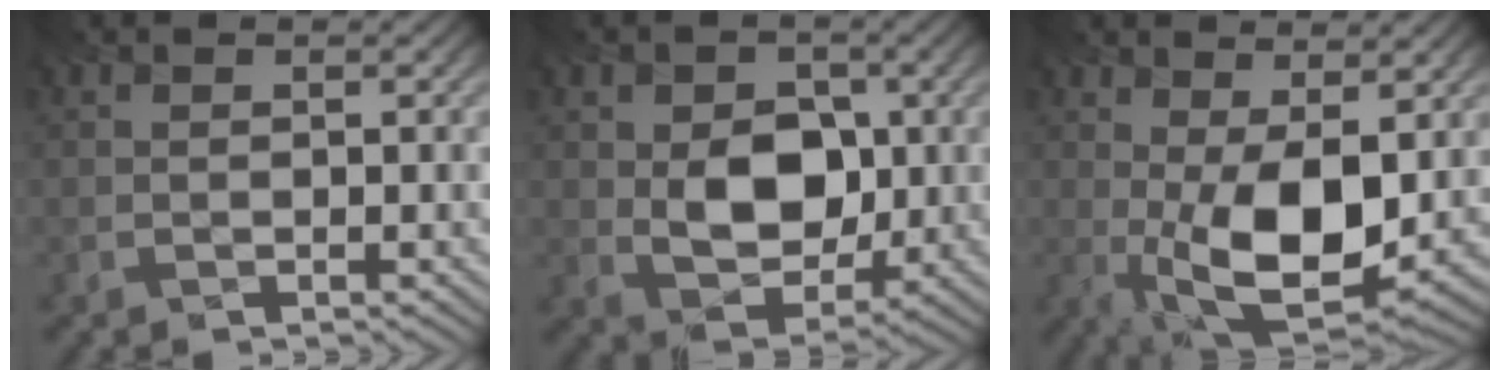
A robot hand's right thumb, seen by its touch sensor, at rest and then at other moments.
{"total": 7.2, "force": [-0.4, 5.3, 4.7], "torque": [-0.092, -0.013, -0.008]}
{"total": 11.6, "force": [-0.7, 5.4, 10.2], "torque": [-0.194, -0.015, -0.007]}